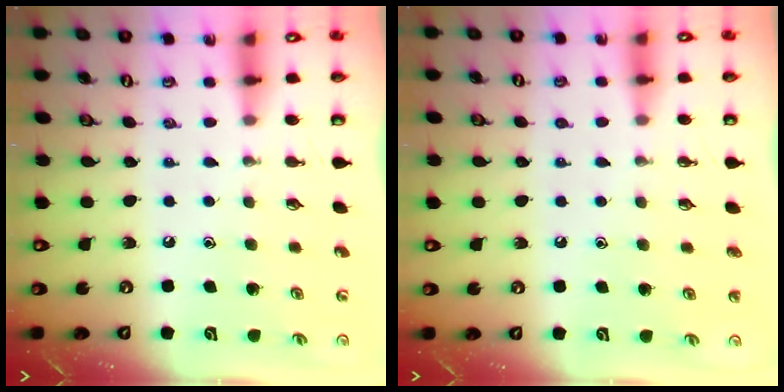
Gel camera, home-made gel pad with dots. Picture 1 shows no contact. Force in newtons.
{"total": 0.7, "press": 0.7, "slide": 0.0}